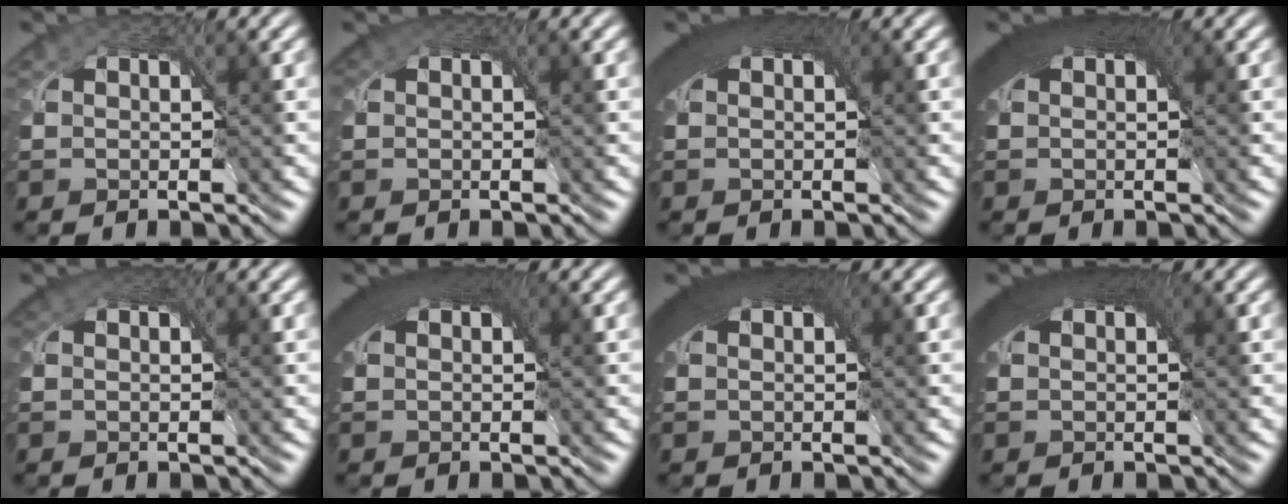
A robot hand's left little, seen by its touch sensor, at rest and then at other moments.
{"total": 1.4, "force": [0.8, 0.9, 0.8], "torque": [-0.015, 0.003, 0.009]}
{"total": 7.1, "force": [2.9, 3.5, 5.5], "torque": [-0.088, 0.016, 0.032]}
{"total": 8.7, "force": [3.1, 4.3, 6.9], "torque": [-0.107, 0.020, 0.033]}
{"total": 2.0, "force": [1.1, 1.3, 1.1], "torque": [-0.021, 0.004, 0.012]}
{"total": 7.6, "force": [3.0, 3.7, 5.9], "torque": [-0.093, 0.017, 0.032]}
{"total": 8.7, "force": [3.1, 4.3, 6.9], "torque": [-0.107, 0.019, 0.033]}
{"total": 8.6, "force": [3.1, 4.3, 6.8], "torque": [-0.107, 0.020, 0.033]}